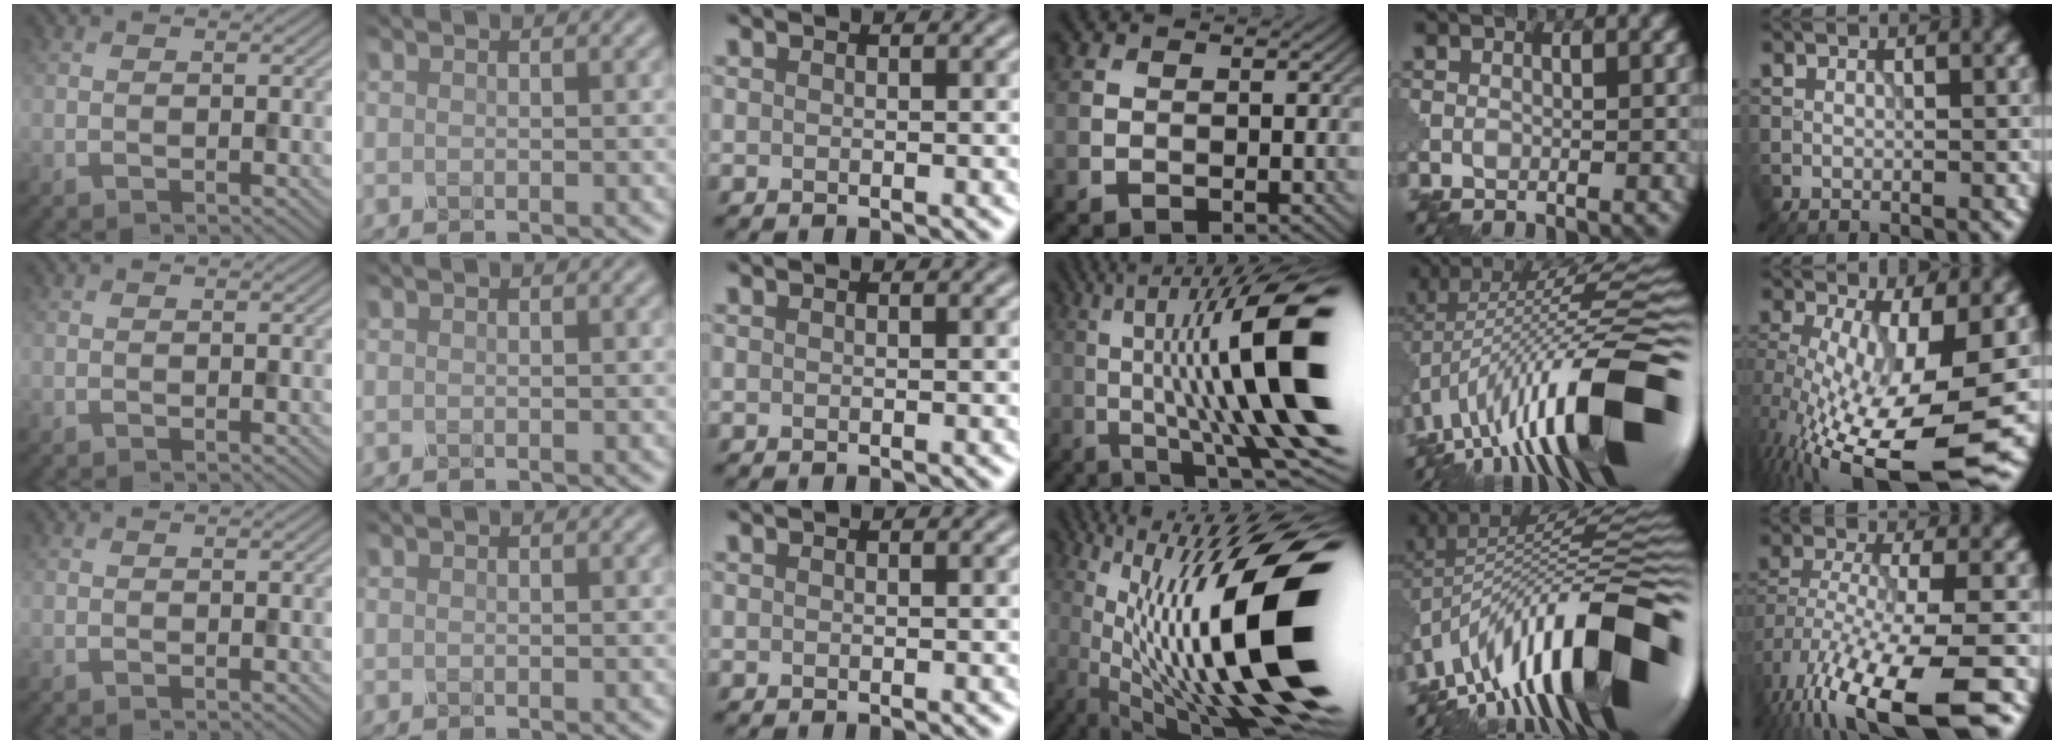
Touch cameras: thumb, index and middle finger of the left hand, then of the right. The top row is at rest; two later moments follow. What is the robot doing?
{"motion": "shake", "object": "plastic piggy bank"}